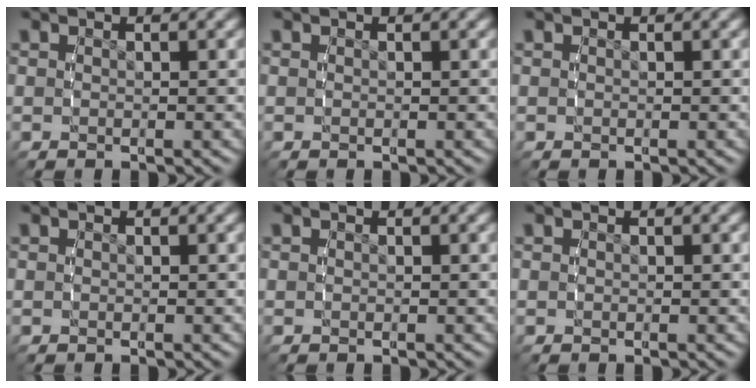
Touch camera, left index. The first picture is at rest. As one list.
[{"total": 0.0}, {"total": 0.0}, {"total": 0.0}, {"total": 0.0}, {"total": 0.0}]